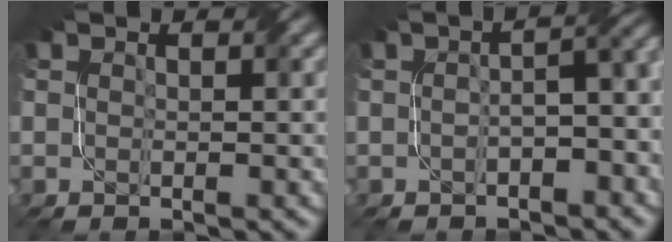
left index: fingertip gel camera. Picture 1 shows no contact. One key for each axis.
{"total": 4.8, "fx": -0.8, "fy": 1.8, "fz": 4.3, "tx": -0.050, "ty": 0.010, "tz": -0.012}